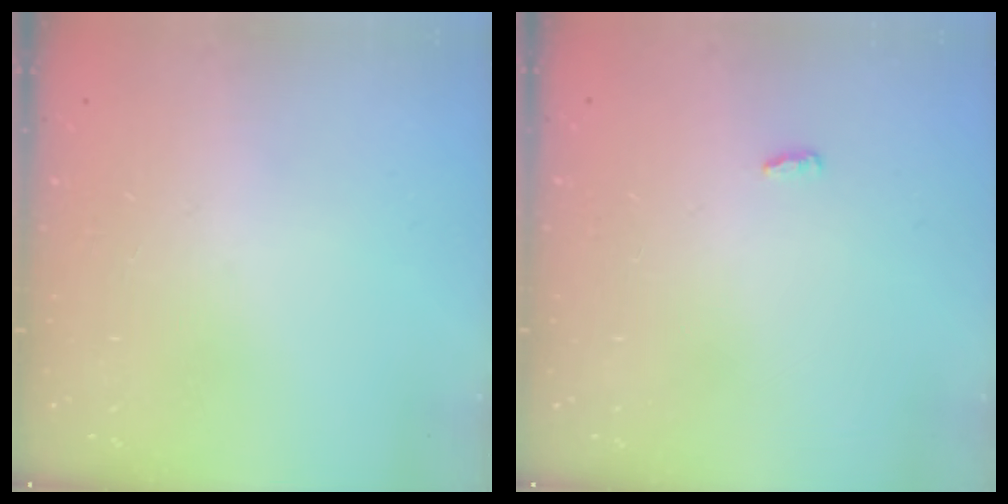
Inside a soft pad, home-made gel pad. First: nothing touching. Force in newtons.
{"total": 2.9, "press": 2.6, "slide": 1.3}